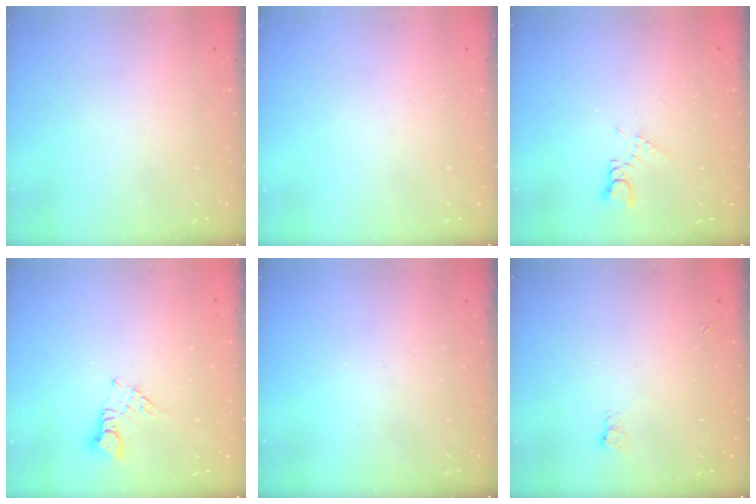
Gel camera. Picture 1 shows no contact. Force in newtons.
{"total": 0.0}
{"total": 1.4, "press": 1.4, "slide": 0.2}
{"total": 2.9, "press": 2.9, "slide": 0.3}
{"total": 0.0}
{"total": 2.9, "press": 2.9, "slide": 0.5}